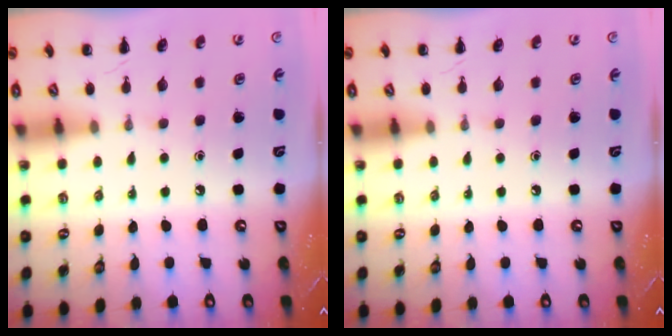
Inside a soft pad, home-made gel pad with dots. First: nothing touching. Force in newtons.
{"total": 0.0}